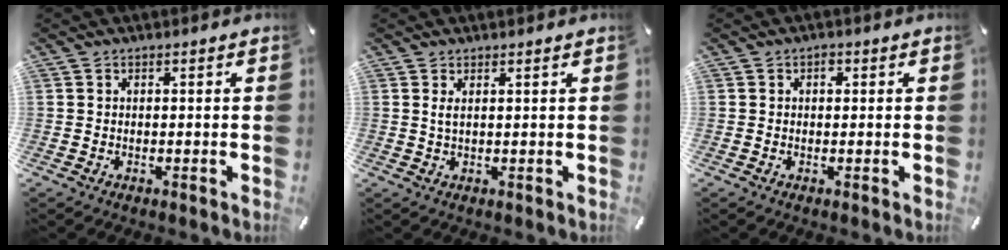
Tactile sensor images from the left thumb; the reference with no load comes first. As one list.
[{"total": 1.9, "force": [0.9, 0.1, 1.7], "torque": [-0.036, -0.001, 0.015]}, {"total": 1.2, "force": [0.2, 1.0, 0.7], "torque": [-0.006, 0.004, 0.000]}]